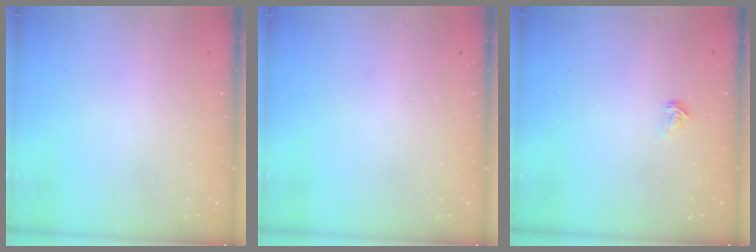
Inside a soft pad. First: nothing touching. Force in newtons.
{"total": 0.0}
{"total": 2.1, "press": 2.1, "slide": 0.2}